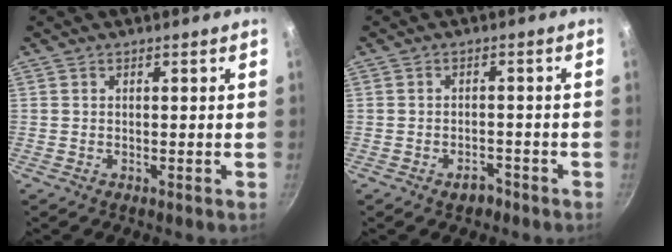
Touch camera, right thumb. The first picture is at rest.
{"total": 2.8, "force": [-1.9, 1.6, 1.1], "torque": [-0.005, 0.023, -0.020]}